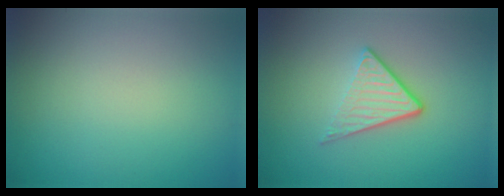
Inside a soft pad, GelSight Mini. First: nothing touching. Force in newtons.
{"total": 3.5, "press": 2.5, "slide": 2.5}